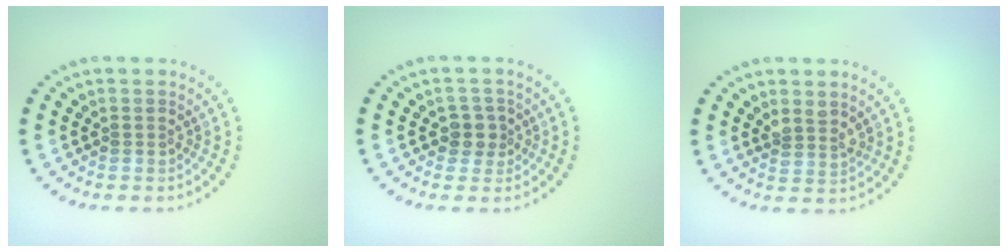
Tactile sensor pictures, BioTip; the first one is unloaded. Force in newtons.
{"total": 2.0, "press": 1.7, "slide": 1.0}
{"total": 1.5, "press": 1.3, "slide": 0.8}